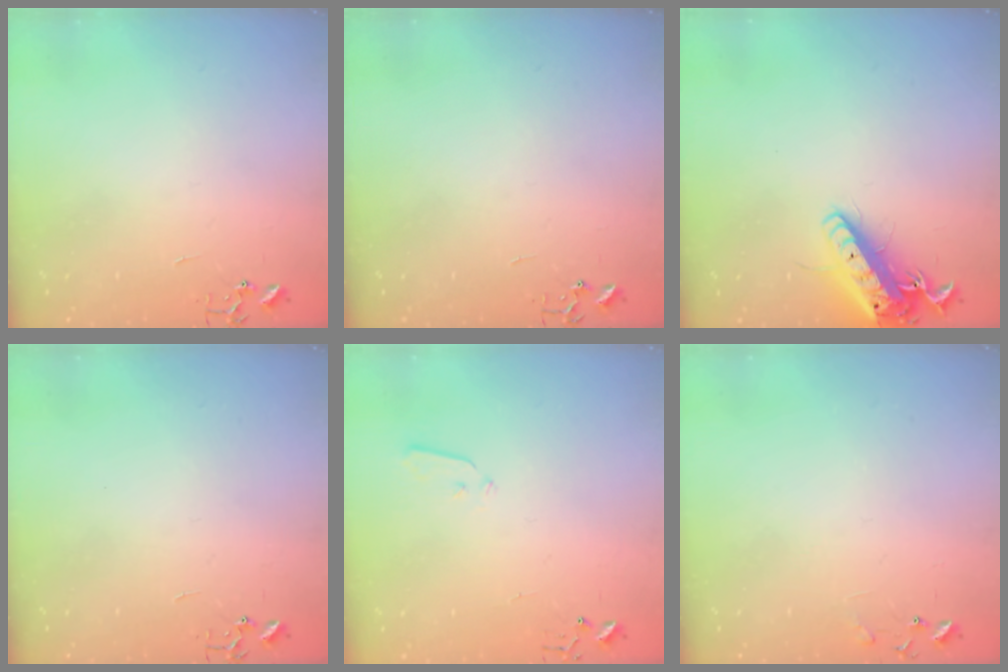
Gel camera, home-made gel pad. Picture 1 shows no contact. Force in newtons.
{"total": 0.0}
{"total": 15.2, "press": 14.9, "slide": 3.0}
{"total": 0.0}
{"total": 3.5, "press": 3.4, "slide": 0.6}
{"total": 6.4, "press": 6.4, "slide": 0.4}